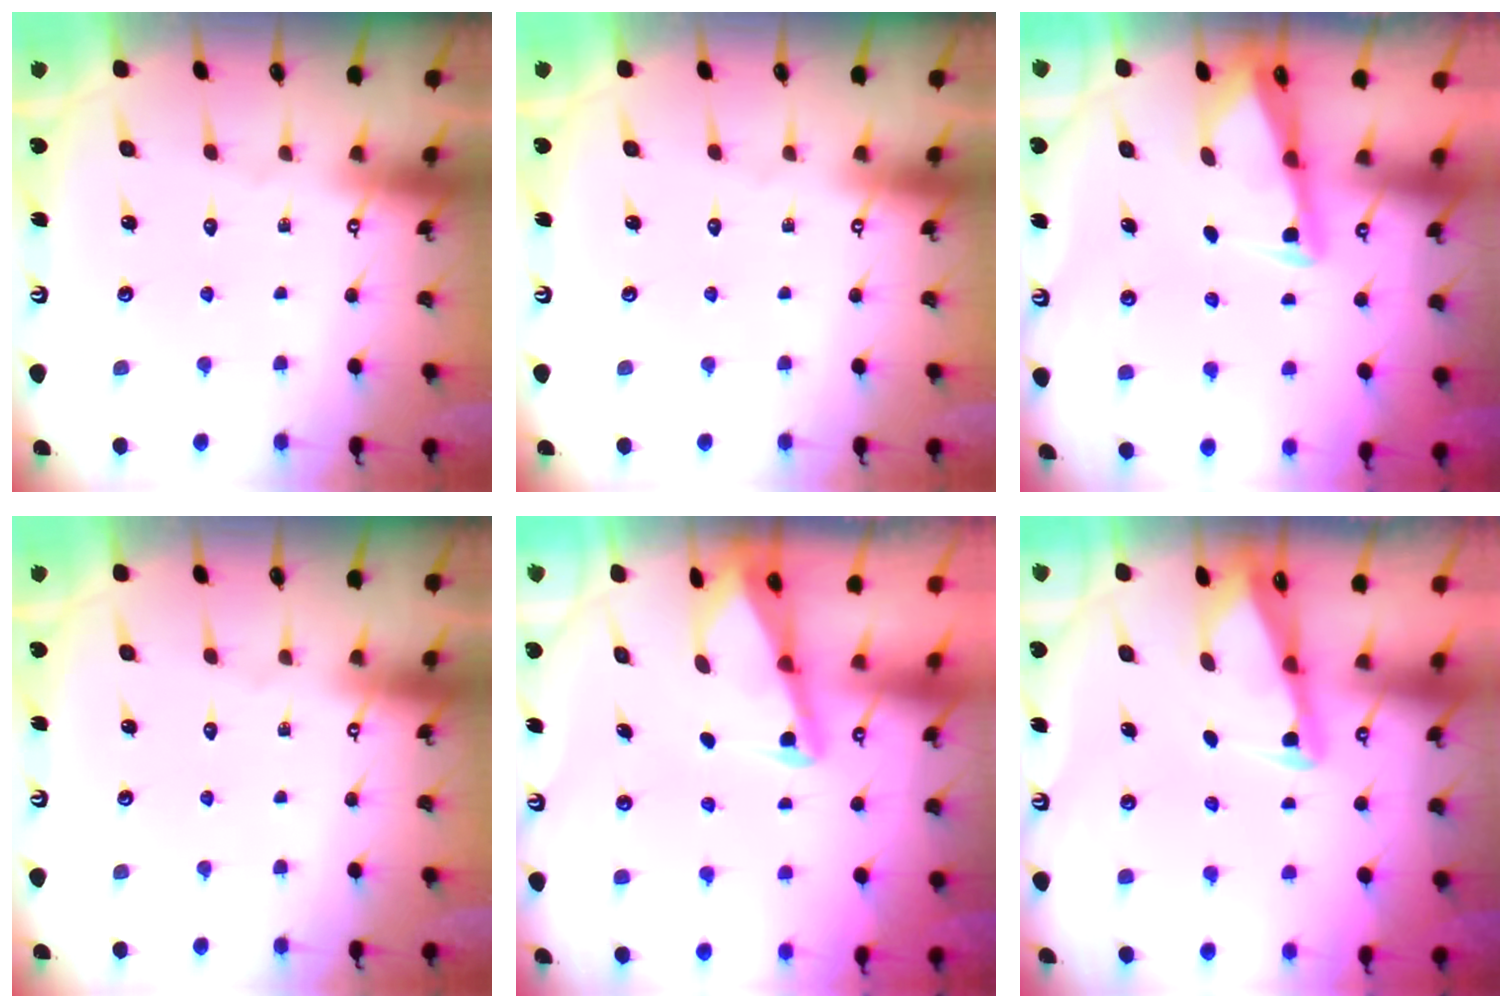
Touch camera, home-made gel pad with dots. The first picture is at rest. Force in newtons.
{"total": 0.0}
{"total": 2.5, "press": 2.5, "slide": 0.3}
{"total": 0.0}
{"total": 2.1, "press": 2.1, "slide": 0.3}
{"total": 2.6, "press": 2.6, "slide": 0.2}